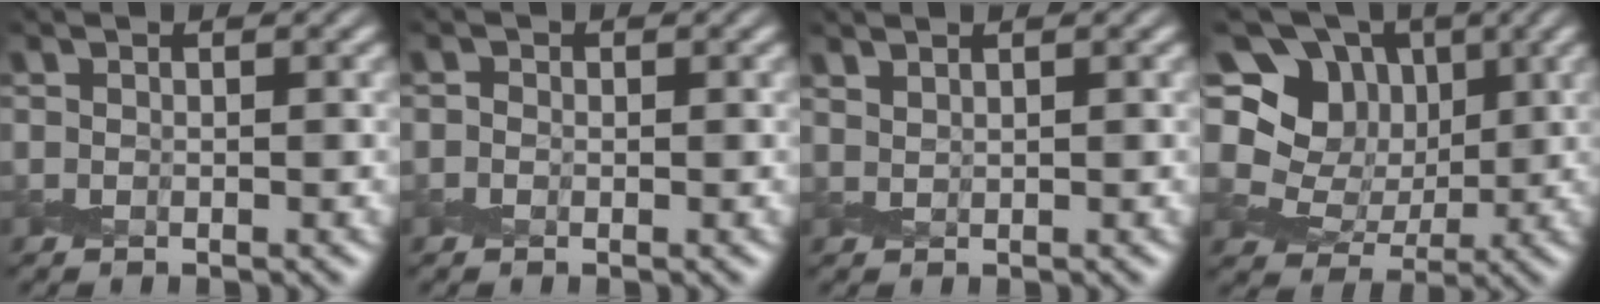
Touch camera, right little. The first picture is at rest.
{"total": 0.7, "force": [-0.3, 0.7, 0.2], "torque": [-0.003, -0.001, -0.009]}
{"total": 1.0, "force": [1.0, -0.1, -0.1], "torque": [-0.004, -0.001, 0.025]}
{"total": 9.7, "force": [3.9, 7.4, 4.9], "torque": [-0.110, 0.038, 0.047]}